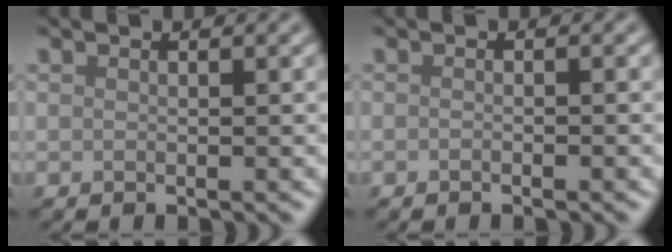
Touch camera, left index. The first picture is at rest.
{"total": 0.7, "force": [-0.4, 0.1, 0.6], "torque": [-0.012, -0.001, -0.009]}